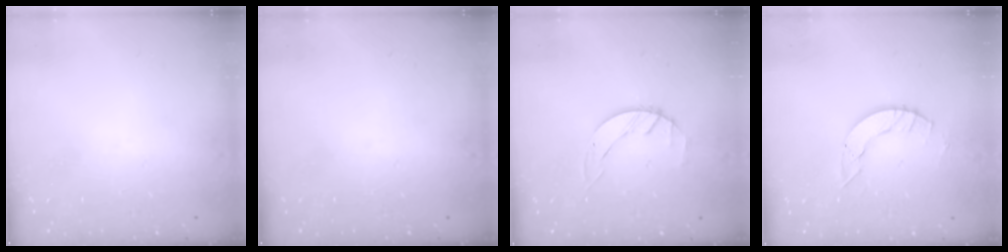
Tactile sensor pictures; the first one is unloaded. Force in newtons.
{"total": 0.0}
{"total": 2.0, "press": 2.0, "slide": 0.3}
{"total": 5.5, "press": 5.5, "slide": 0.2}